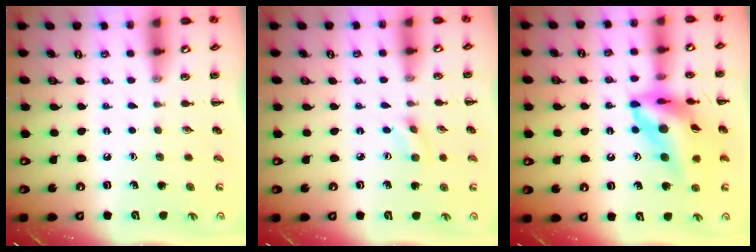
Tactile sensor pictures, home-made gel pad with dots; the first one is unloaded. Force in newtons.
{"total": 2.3, "press": 2.1, "slide": 0.8}
{"total": 16.6, "press": 15.9, "slide": 5.0}